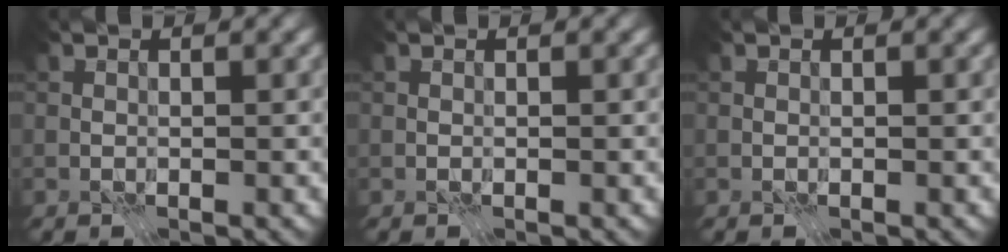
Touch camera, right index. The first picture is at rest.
{"total": 0.0}
{"total": 0.0}